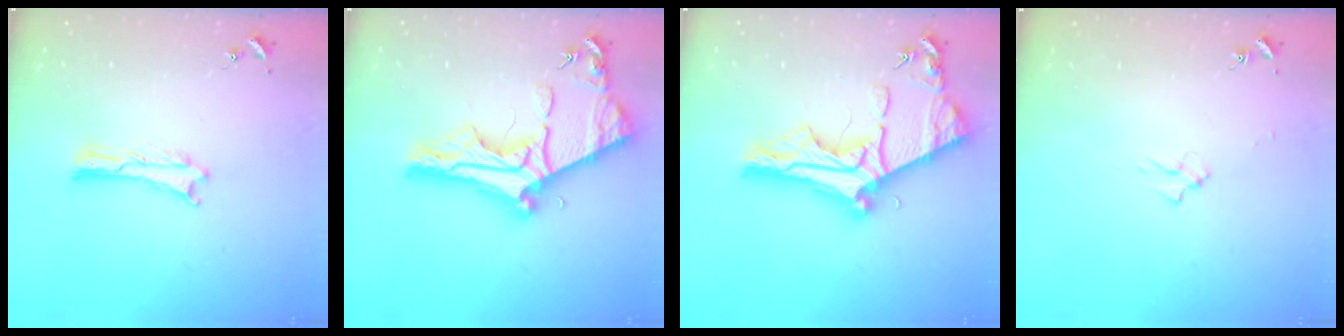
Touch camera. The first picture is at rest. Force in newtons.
{"total": 11.4, "press": 11.3, "slide": 1.0}
{"total": 11.4, "press": 11.3, "slide": 1.0}
{"total": 2.0, "press": 2.0, "slide": 0.3}